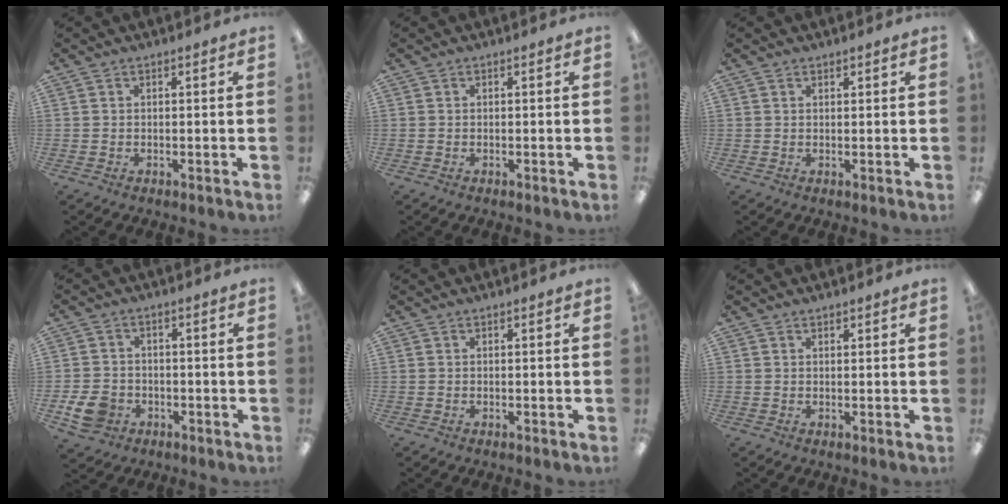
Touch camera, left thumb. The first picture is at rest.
{"total": 0.0}
{"total": 0.9, "force": [0.8, 0.4, 0.1], "torque": [-0.003, -0.001, 0.016]}
{"total": 6.6, "force": [-2.6, 5.3, 3.0], "torque": [-0.065, 0.013, -0.048]}
{"total": 0.0}
{"total": 0.9, "force": [0.8, 0.3, 0.1], "torque": [-0.003, 0.000, 0.015]}